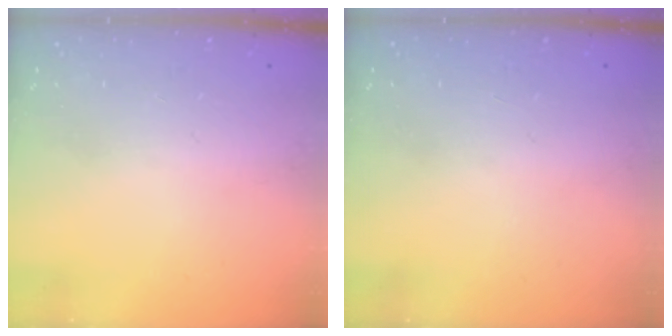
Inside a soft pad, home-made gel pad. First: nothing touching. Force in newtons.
{"total": 1.0, "press": 0.0, "slide": 1.0}